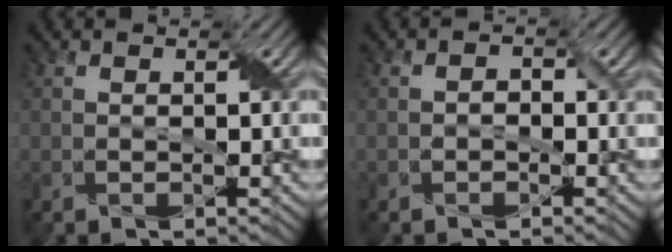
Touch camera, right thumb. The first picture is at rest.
{"total": 1.1, "force": [-0.5, 0.8, 0.5], "torque": [-0.009, 0.002, -0.013]}